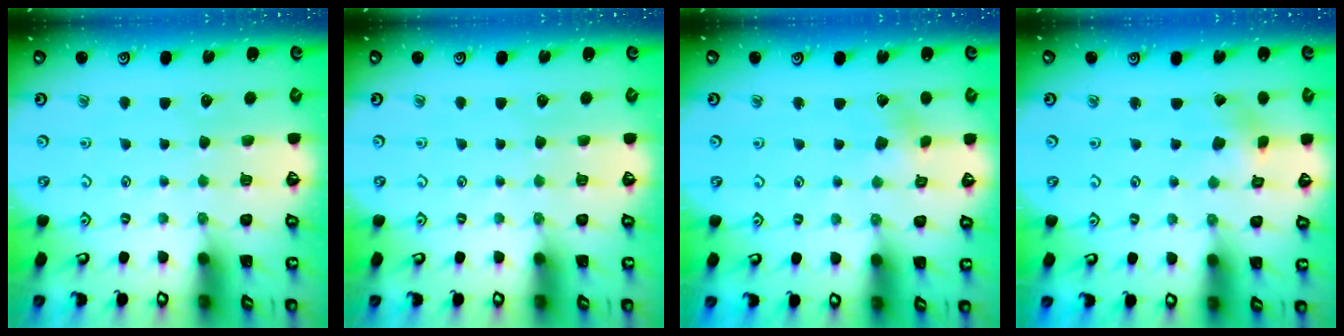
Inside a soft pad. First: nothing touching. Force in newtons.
{"total": 0.0}
{"total": 2.5, "press": 2.3, "slide": 0.8}
{"total": 1.4, "press": 1.4, "slide": 0.4}